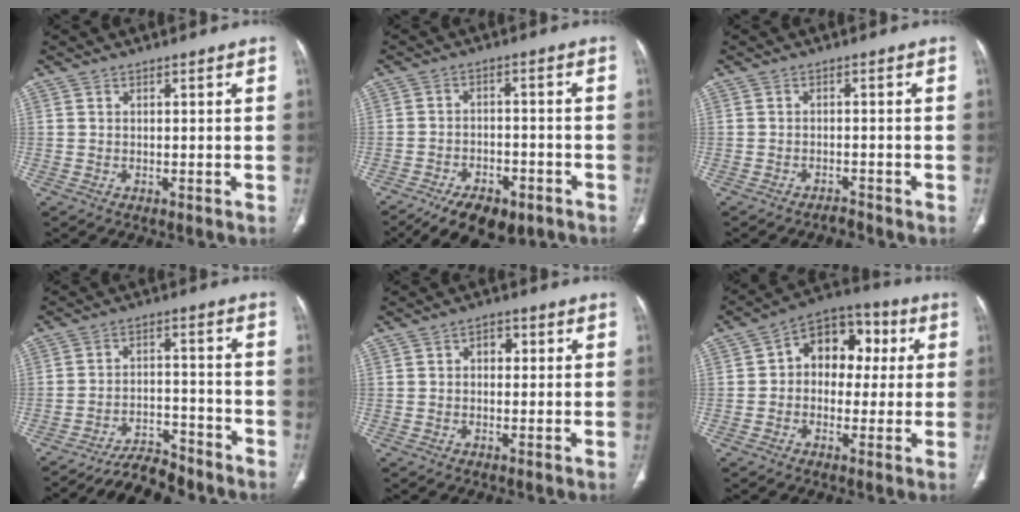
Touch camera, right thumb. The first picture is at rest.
{"total": 12.4, "force": [-8.4, 6.2, 6.7], "torque": [-0.093, 0.041, -0.128]}
{"total": 1.4, "force": [-1.4, 0.3, 0.3], "torque": [-0.008, 0.007, -0.023]}
{"total": 8.6, "force": [-7.9, 2.5, 2.0], "torque": [-0.031, 0.061, -0.132]}
{"total": 3.1, "force": [0.6, 2.2, 2.1], "torque": [-0.016, 0.008, 0.004]}
{"total": 11.8, "force": [1.8, 8.6, 7.9], "torque": [-0.067, 0.028, 0.014]}